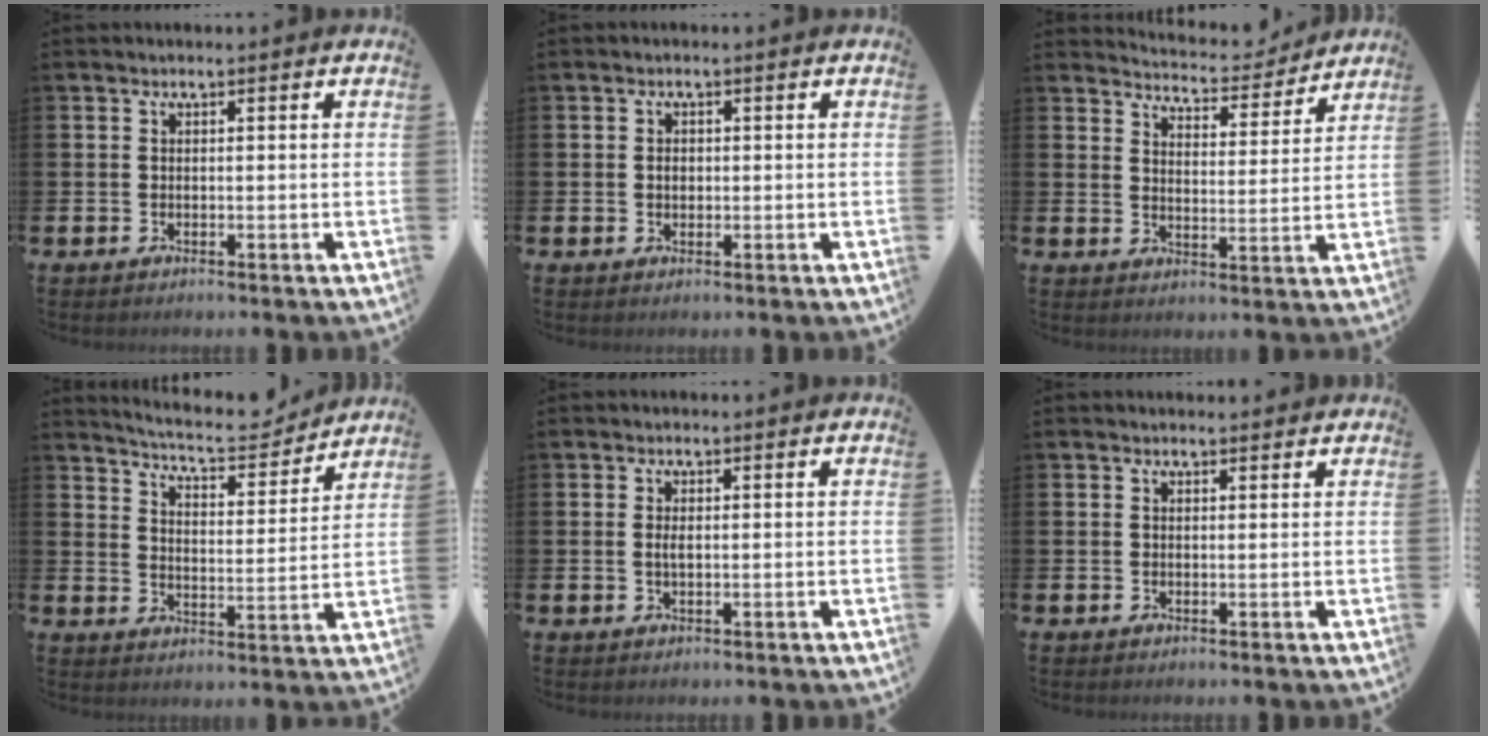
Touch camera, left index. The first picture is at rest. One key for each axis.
{"total": 1.2, "fx": 0.1, "fy": 1.0, "fz": 0.7, "tx": -0.007, "ty": 0.004, "tz": -0.003}
{"total": 5.4, "fx": 5.4, "fy": 0.7, "fz": 0.3, "tx": -0.017, "ty": -0.043, "tz": 0.092}
{"total": 6.8, "fx": 6.5, "fy": 0.9, "fz": 1.6, "tx": -0.046, "ty": -0.047, "tz": 0.109}
{"total": 1.2, "fx": 0.1, "fy": 0.5, "fz": 1.1, "tx": -0.022, "ty": 0.004, "tz": 0.000}
{"total": 0.8, "fx": 0.8, "fy": 0.1, "fz": 0.2, "tx": 0.005, "ty": -0.001, "tz": 0.012}